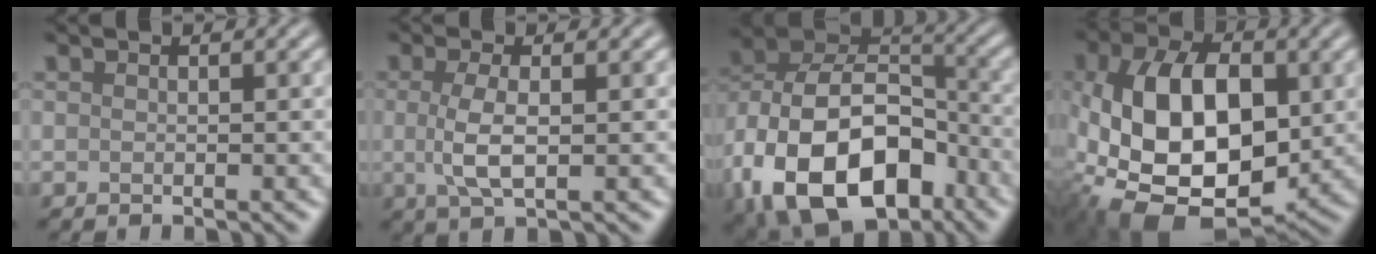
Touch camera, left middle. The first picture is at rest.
{"total": 3.3, "force": [0.0, 1.1, 3.1], "torque": [-0.069, -0.001, 0.000]}
{"total": 17.1, "force": [-7.1, 10.7, 11.4], "torque": [-0.220, -0.017, -0.130]}
{"total": 15.3, "force": [-1.2, 9.6, 11.8], "torque": [-0.227, -0.022, -0.016]}